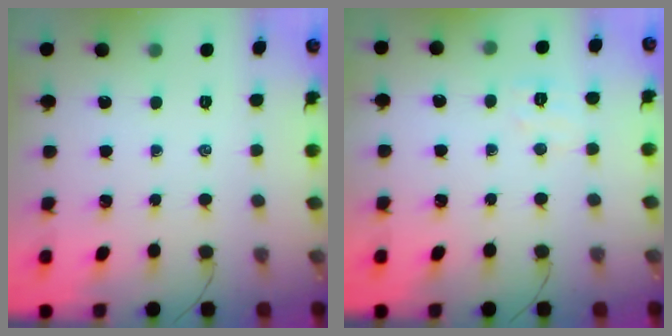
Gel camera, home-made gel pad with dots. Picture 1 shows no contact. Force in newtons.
{"total": 4.1, "press": 4.0, "slide": 1.0}